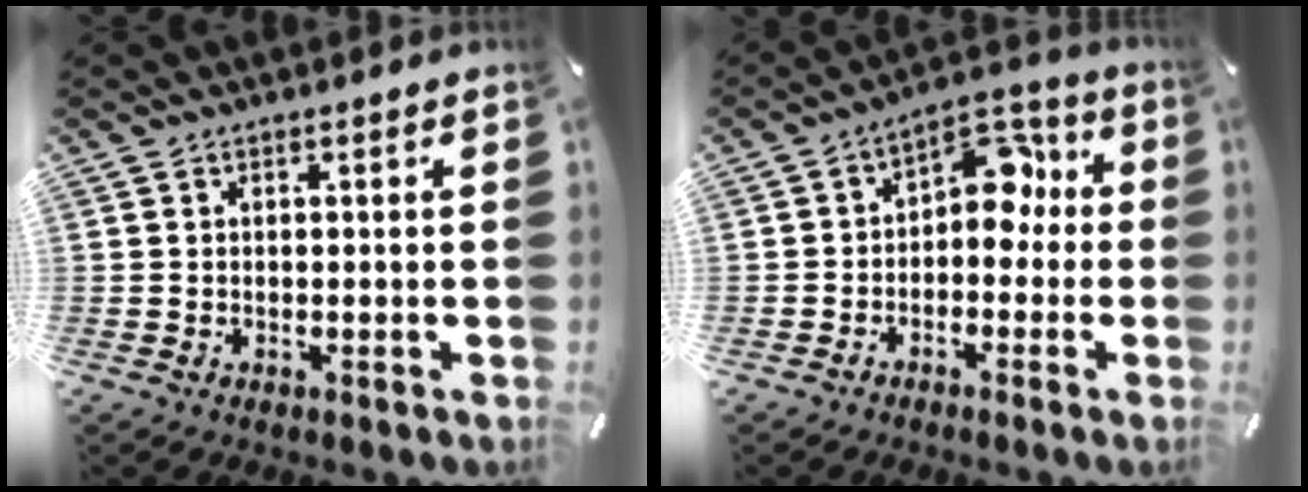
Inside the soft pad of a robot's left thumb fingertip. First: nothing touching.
{"total": 9.5, "force": [0.9, 6.9, 6.5], "torque": [-0.083, 0.004, 0.011]}